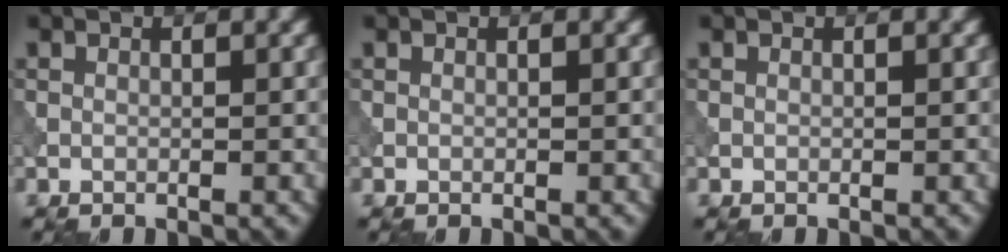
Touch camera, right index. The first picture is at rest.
{"total": 0.0}
{"total": 0.0}